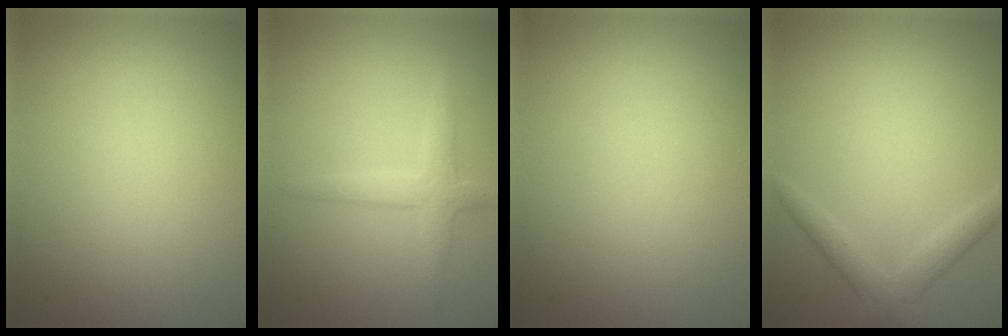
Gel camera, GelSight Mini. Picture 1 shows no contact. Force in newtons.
{"total": 2.5, "press": 2.4, "slide": 0.3}
{"total": 0.0}
{"total": 2.3, "press": 2.3, "slide": 0.2}